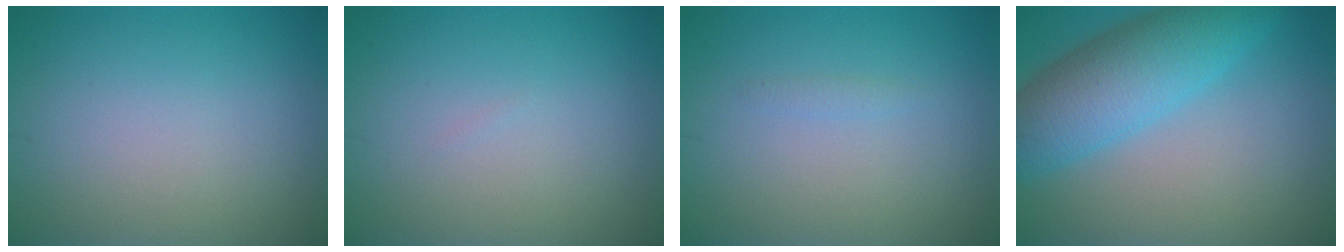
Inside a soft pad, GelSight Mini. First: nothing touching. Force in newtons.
{"total": 0.0}
{"total": 0.6, "press": 0.6, "slide": 0.1}
{"total": 7.4, "press": 7.4, "slide": 0.2}